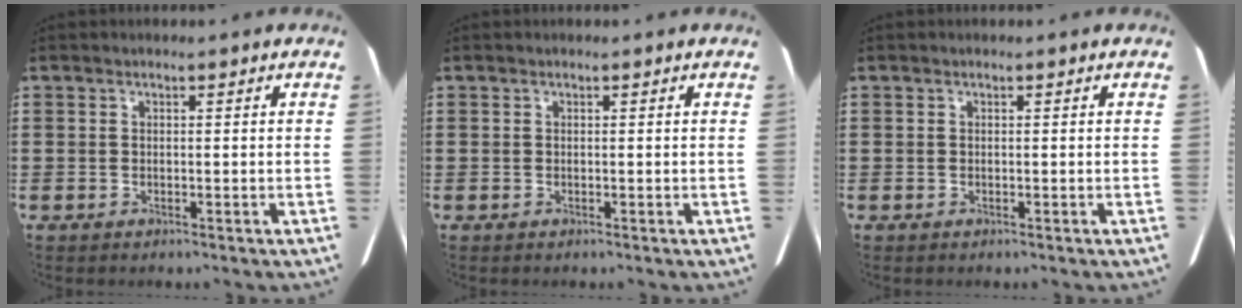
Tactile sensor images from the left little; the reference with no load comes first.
{"total": 0.0}
{"total": 0.0}